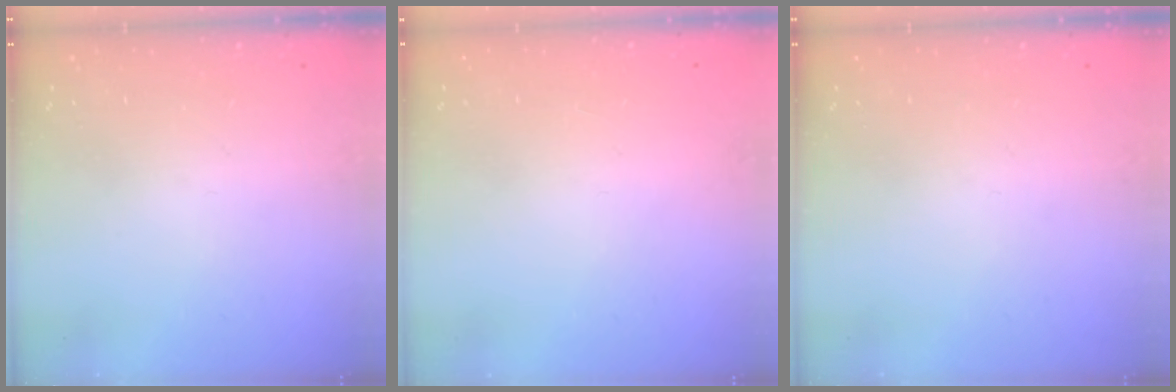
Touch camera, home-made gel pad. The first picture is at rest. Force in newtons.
{"total": 2.2, "press": 2.2, "slide": 0.1}
{"total": 0.0}